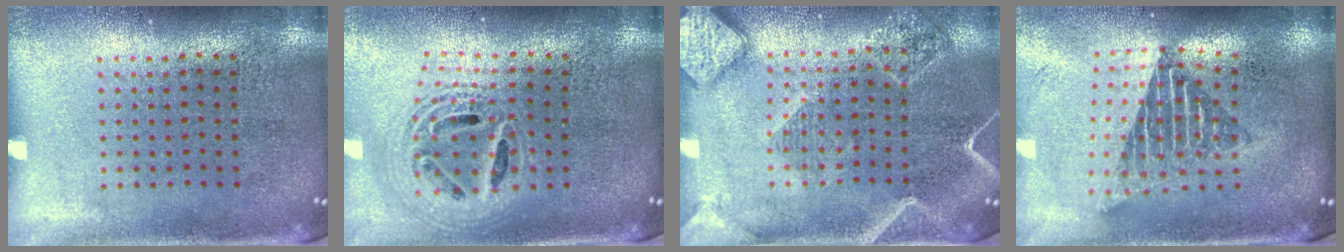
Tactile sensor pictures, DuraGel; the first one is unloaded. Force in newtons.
{"total": 2.2, "press": 1.6, "slide": 1.5}
{"total": 2.4, "press": 2.2, "slide": 0.9}
{"total": 1.8, "press": 1.4, "slide": 1.1}